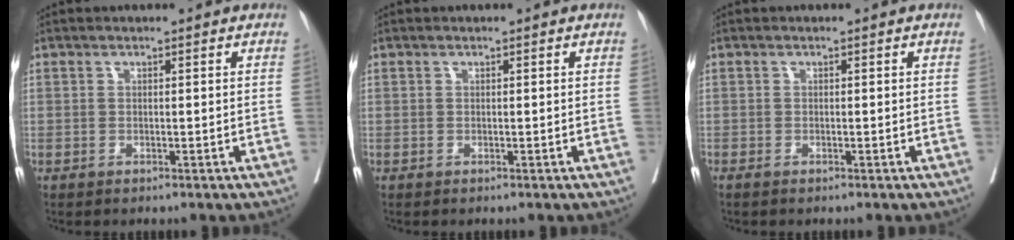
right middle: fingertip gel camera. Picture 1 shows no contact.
{"total": 0.0}
{"total": 0.0}